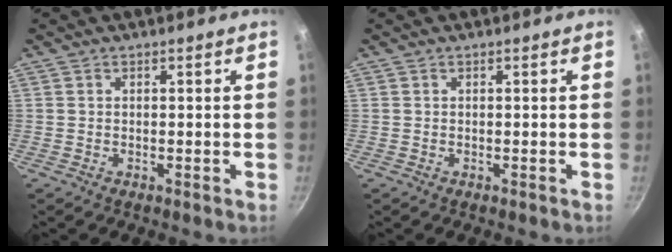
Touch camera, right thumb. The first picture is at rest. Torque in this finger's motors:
{"motor_torque": [-0.22, -0.18, 0.00, 0.00, 0.00]}